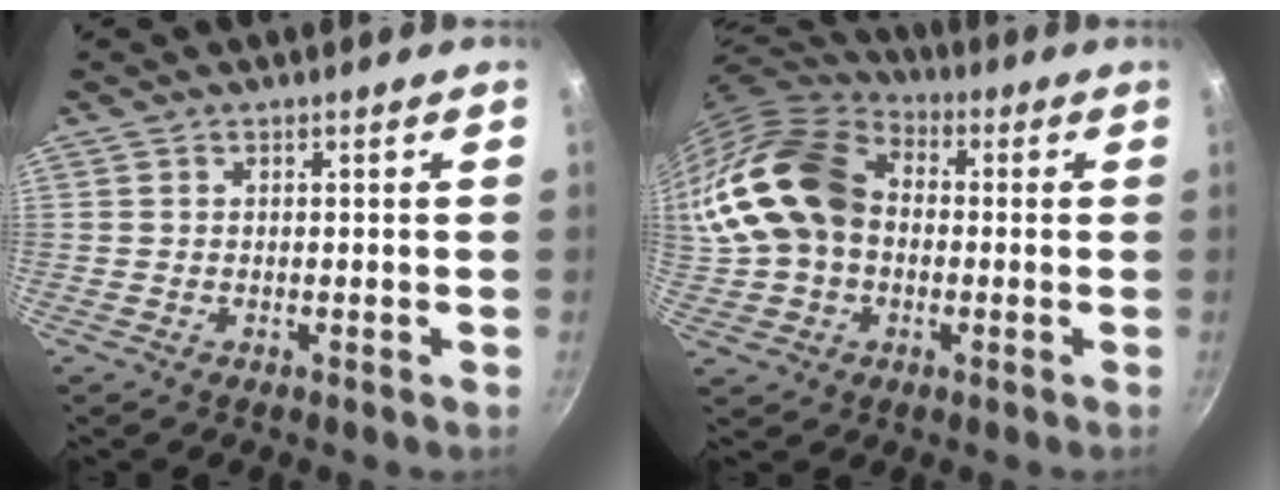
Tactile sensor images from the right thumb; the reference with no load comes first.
{"total": 20.8, "force": [0.8, 15.8, 13.4], "torque": [-0.258, 0.046, 0.012]}